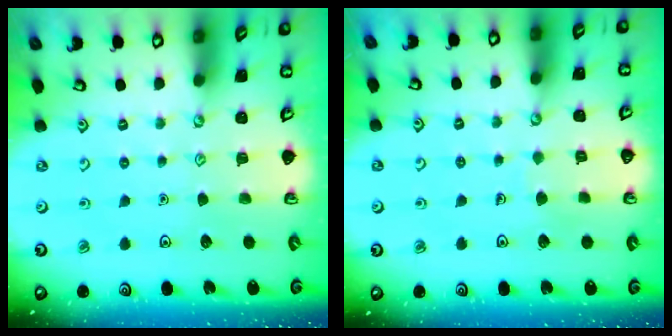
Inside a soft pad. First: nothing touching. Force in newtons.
{"total": 3.6, "press": 3.6, "slide": 0.2}